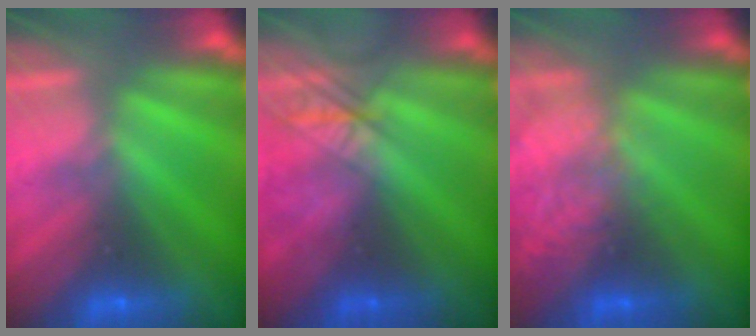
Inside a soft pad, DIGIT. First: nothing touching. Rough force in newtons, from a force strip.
{"total": 2.5}
{"total": 2.1}